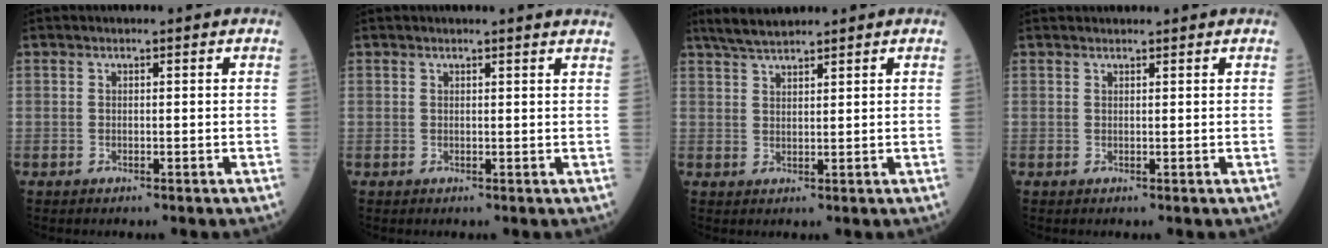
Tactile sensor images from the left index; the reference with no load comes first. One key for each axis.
{"total": 4.1, "fx": 3.9, "fy": -0.3, "fz": 1.2, "tx": -0.014, "ty": 0.000, "tz": 0.030}
{"total": 4.4, "fx": 4.0, "fy": 0.4, "fz": 1.8, "tx": -0.041, "ty": 0.014, "tz": 0.078}
{"total": 3.2, "fx": 3.1, "fy": 0.2, "fz": 0.7, "tx": -0.008, "ty": 0.026, "tz": 0.043}